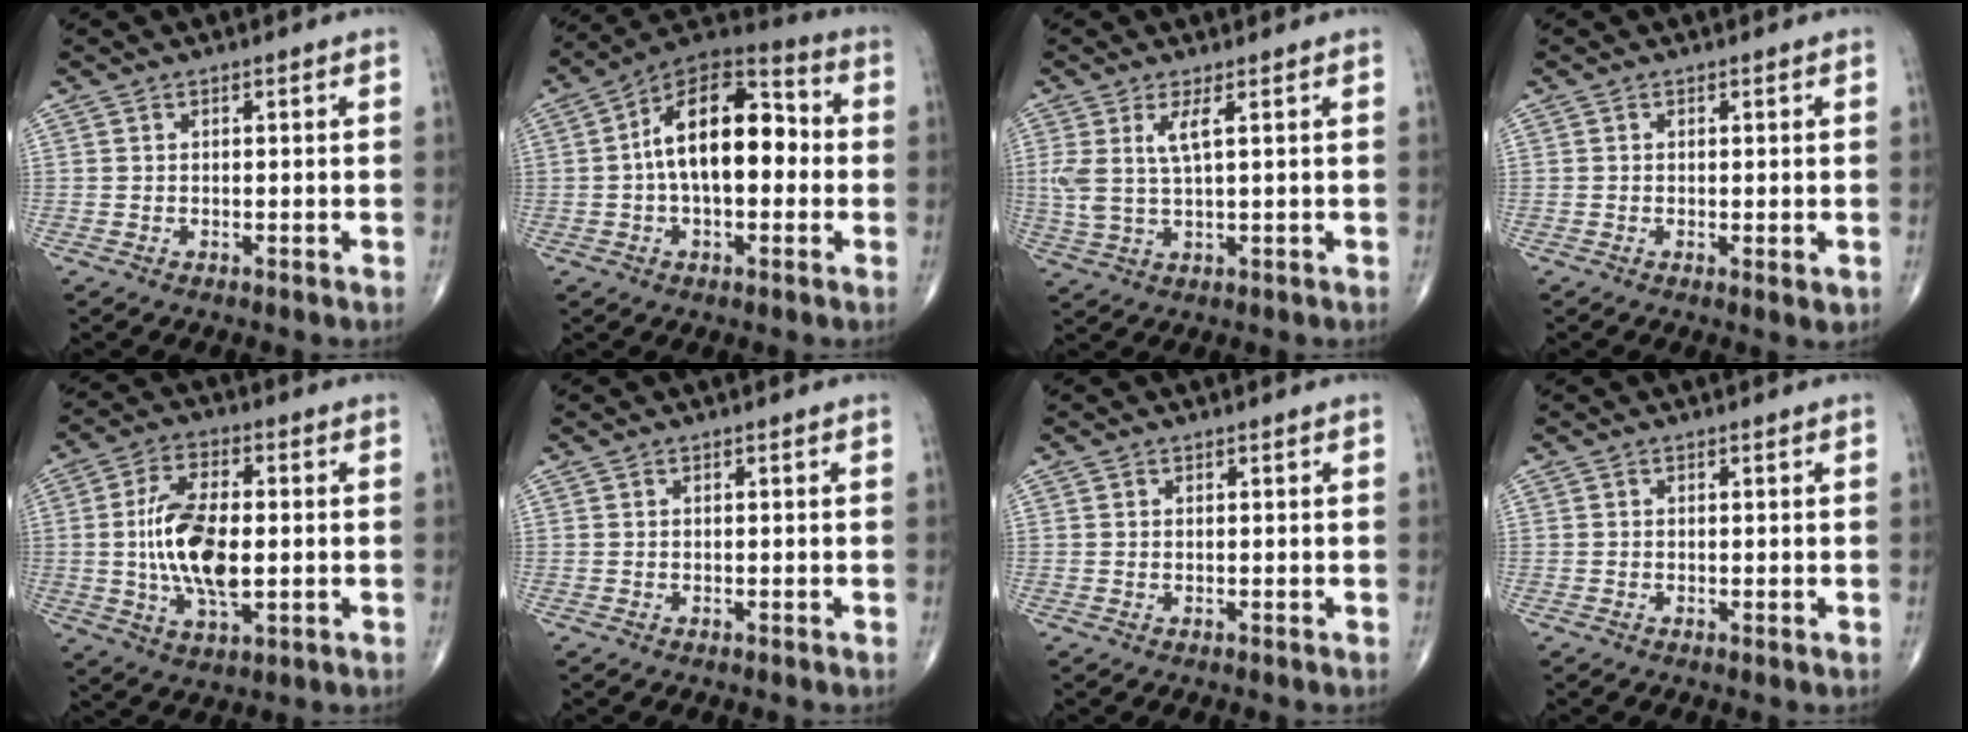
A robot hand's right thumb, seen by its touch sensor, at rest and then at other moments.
{"total": 17.3, "force": [0.6, 9.3, 14.6], "torque": [-0.218, 0.044, -0.003]}
{"total": 5.4, "force": [1.8, 1.3, 4.9], "torque": [-0.126, -0.009, 0.043]}
{"total": 1.8, "force": [-0.4, 0.5, 1.7], "torque": [-0.026, -0.006, -0.004]}
{"total": 13.9, "force": [-0.4, 6.6, 12.3], "torque": [-0.233, 0.001, -0.006]}
{"total": 0.0}
{"total": 0.0}
{"total": 0.0}